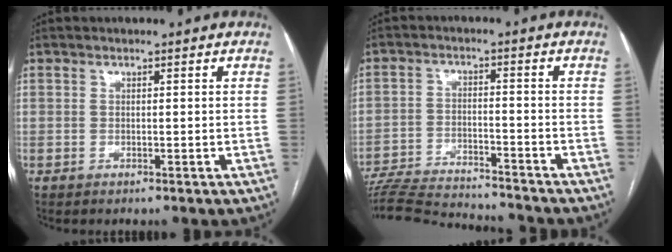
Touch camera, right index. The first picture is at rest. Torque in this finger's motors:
{"motor_torque": [-1.25, -0.89, -1.05, -0.21]}